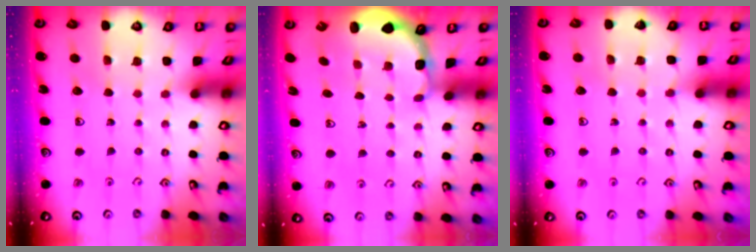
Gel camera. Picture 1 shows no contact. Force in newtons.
{"total": 2.5, "press": 1.9, "slide": 1.6}
{"total": 5.6, "press": 5.5, "slide": 0.7}